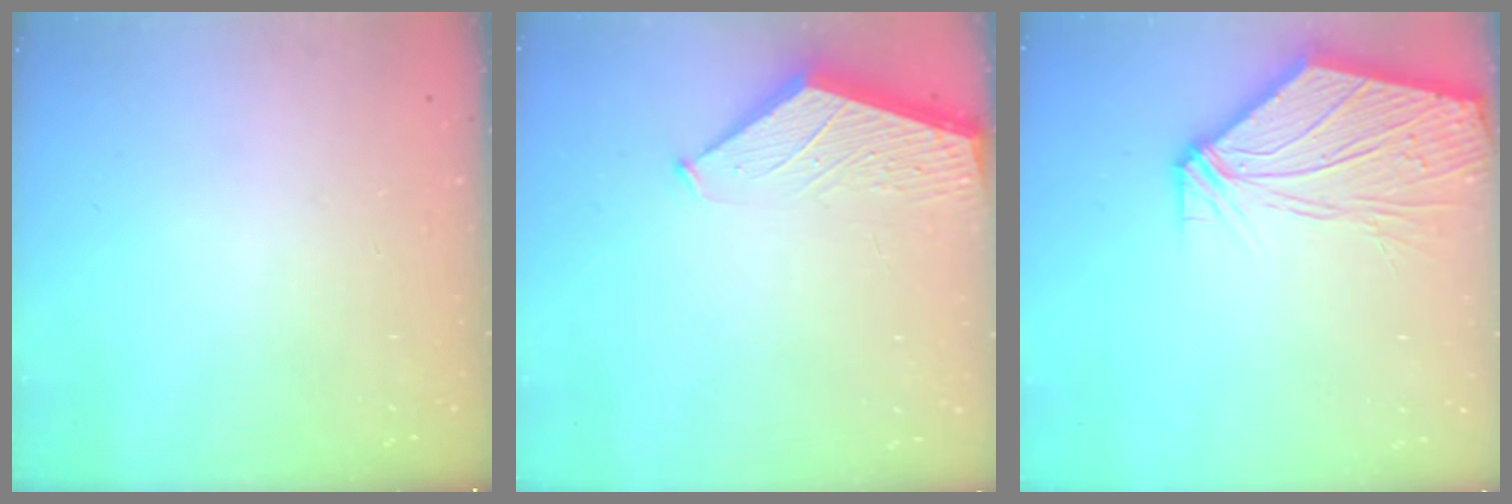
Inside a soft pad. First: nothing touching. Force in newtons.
{"total": 1.6, "press": 1.6, "slide": 0.2}
{"total": 12.0, "press": 11.9, "slide": 1.6}